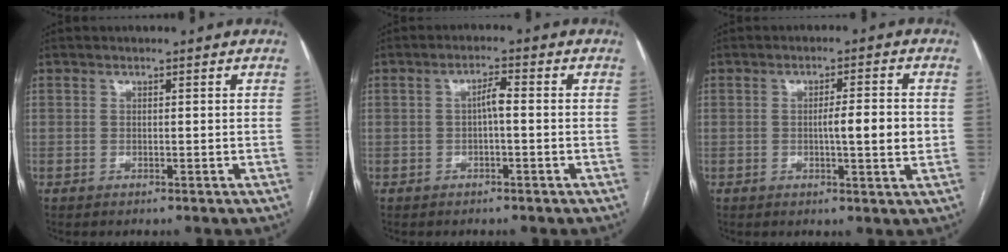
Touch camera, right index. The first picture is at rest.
{"total": 2.5, "force": [-0.2, 0.4, 2.4], "torque": [-0.041, 0.008, -0.004]}
{"total": 5.4, "force": [-0.3, 0.4, 5.4], "torque": [-0.080, 0.001, -0.005]}